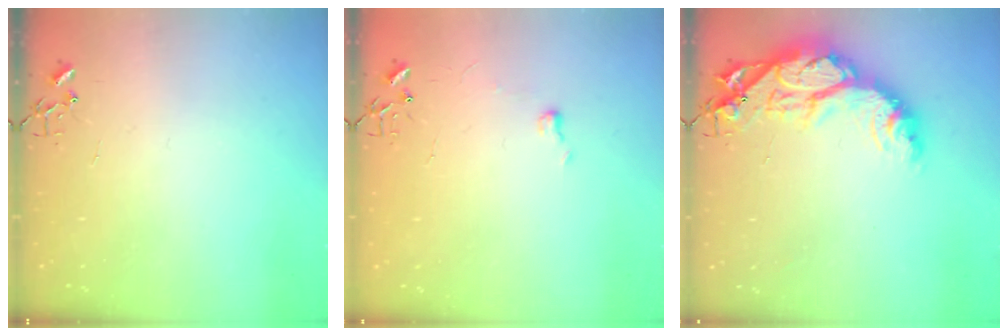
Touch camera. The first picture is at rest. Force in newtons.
{"total": 4.7, "press": 4.7, "slide": 0.6}
{"total": 19.9, "press": 19.8, "slide": 1.9}